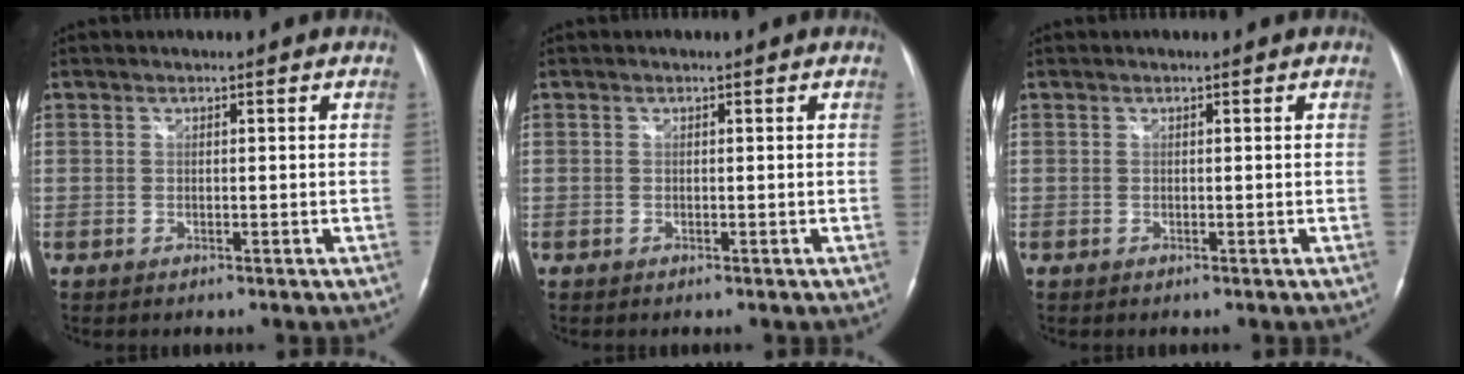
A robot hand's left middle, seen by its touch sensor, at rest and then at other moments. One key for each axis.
{"total": 0.0}
{"total": 0.0}